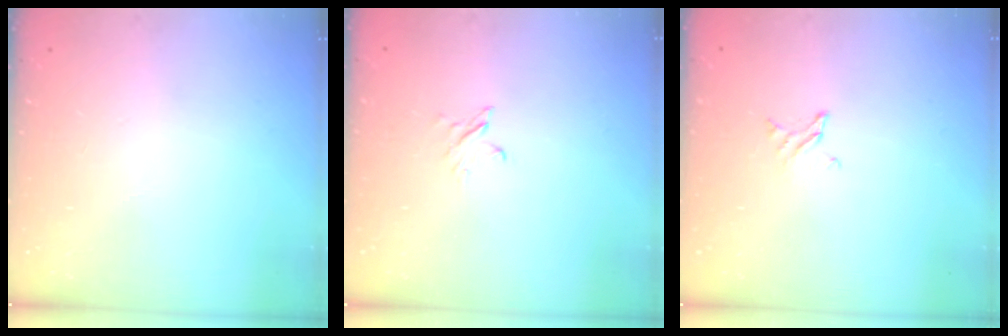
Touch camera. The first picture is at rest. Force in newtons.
{"total": 2.4, "press": 2.4, "slide": 0.3}
{"total": 1.6, "press": 1.6, "slide": 0.2}